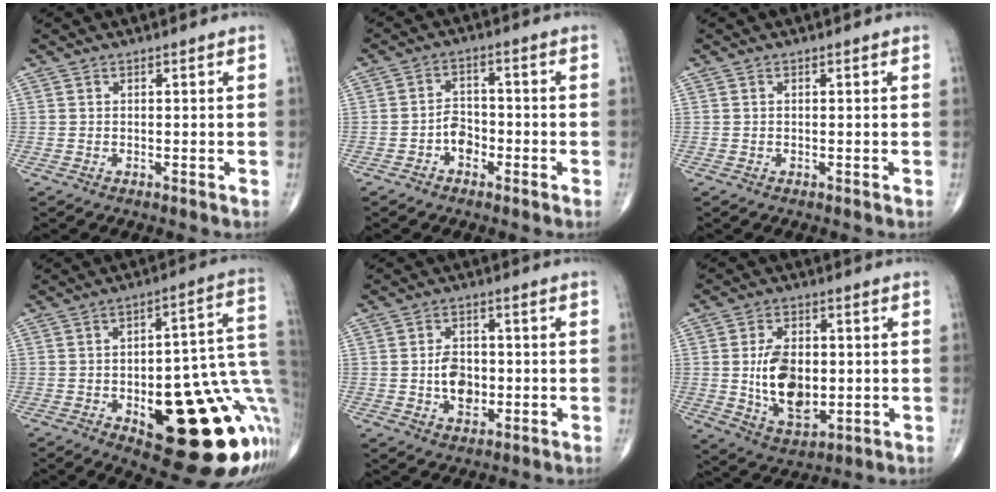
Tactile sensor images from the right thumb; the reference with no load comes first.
{"total": 4.2, "force": [-1.9, 3.0, 2.3], "torque": [-0.021, 0.021, -0.041]}
{"total": 0.0}
{"total": 27.3, "force": [-7.0, 10.1, 24.4], "torque": [-0.252, 0.031, -0.076]}
{"total": 6.6, "force": [-0.7, 4.5, 4.7], "torque": [-0.060, 0.004, -0.012]}
{"total": 12.8, "force": [-0.3, 7.7, 10.2], "torque": [-0.157, -0.010, 0.006]}